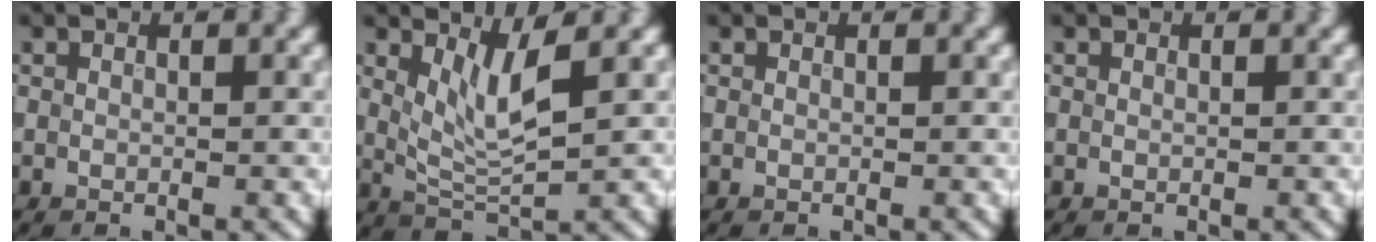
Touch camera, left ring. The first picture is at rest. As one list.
[{"total": 3.9, "force": [1.5, 0.9, 3.5], "torque": [-0.075, -0.010, 0.036]}, {"total": 0.0}, {"total": 0.0}]